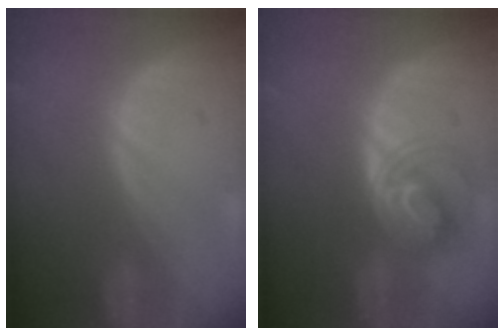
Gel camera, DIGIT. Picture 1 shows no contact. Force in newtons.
{"total": 5.6, "press": 5.6, "slide": 0.3}